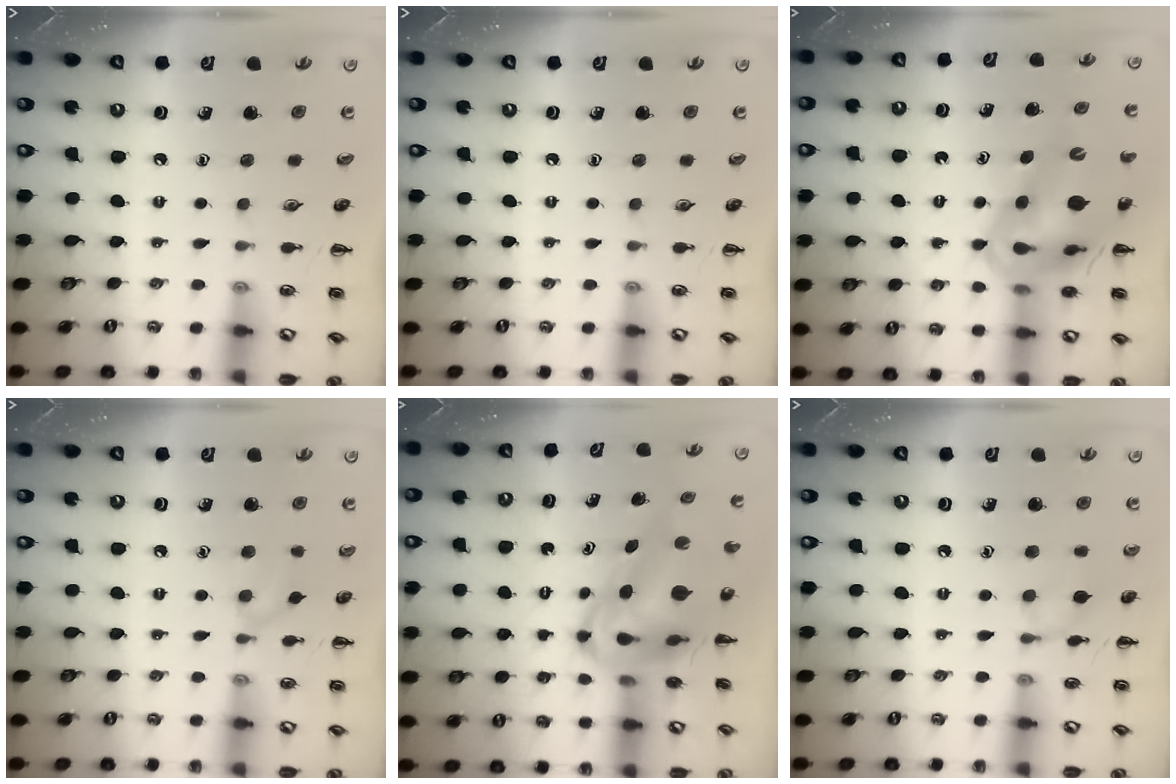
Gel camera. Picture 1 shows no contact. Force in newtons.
{"total": 0.0}
{"total": 12.9, "press": 12.3, "slide": 4.0}
{"total": 6.7, "press": 6.3, "slide": 2.1}
{"total": 9.0, "press": 8.6, "slide": 2.7}
{"total": 7.9, "press": 7.6, "slide": 2.3}